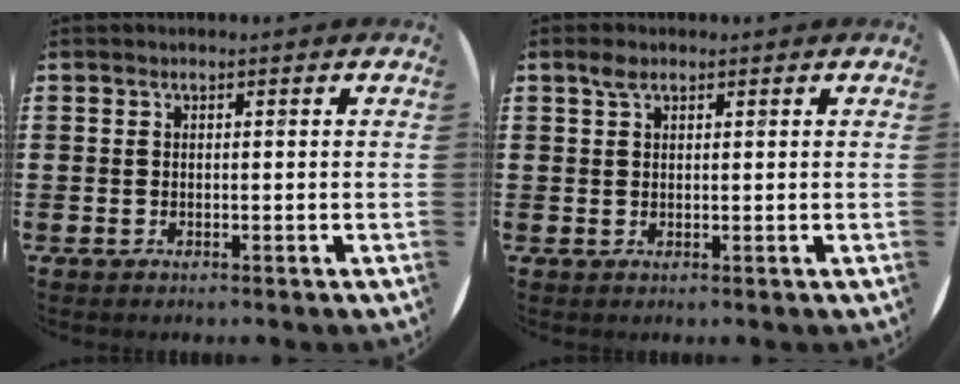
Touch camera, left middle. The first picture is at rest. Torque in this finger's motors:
{"motor_torque": [0.16, 0.03, -0.23, -0.08]}